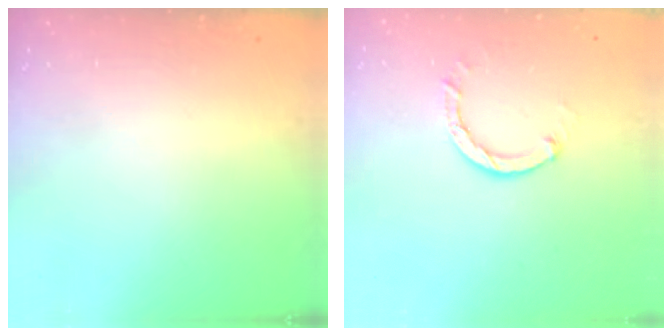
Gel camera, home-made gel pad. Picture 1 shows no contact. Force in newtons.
{"total": 3.5, "press": 3.5, "slide": 0.3}